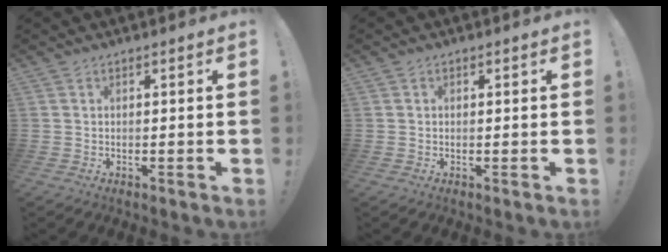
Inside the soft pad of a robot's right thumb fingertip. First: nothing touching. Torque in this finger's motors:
{"motor_torque": [0.07, -0.11, -0.03, 0.00, -0.07]}